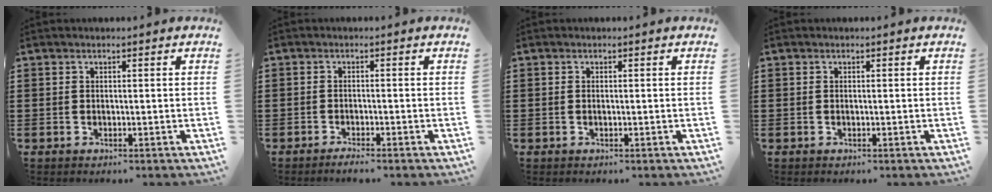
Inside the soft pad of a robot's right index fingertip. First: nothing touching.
{"total": 1.3, "force": [-1.2, -0.2, 0.3], "torque": [-0.006, -0.002, -0.023]}
{"total": 0.0}
{"total": 0.0}